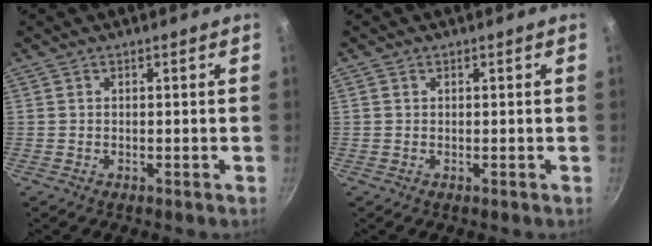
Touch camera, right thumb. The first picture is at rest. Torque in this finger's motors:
{"motor_torque": [-0.13, -0.67, -0.18, -0.14, 0.05]}